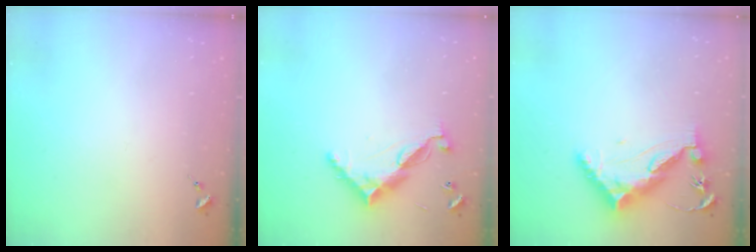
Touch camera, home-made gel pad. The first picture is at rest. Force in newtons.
{"total": 9.9, "press": 9.9, "slide": 0.4}
{"total": 11.5, "press": 11.4, "slide": 0.7}